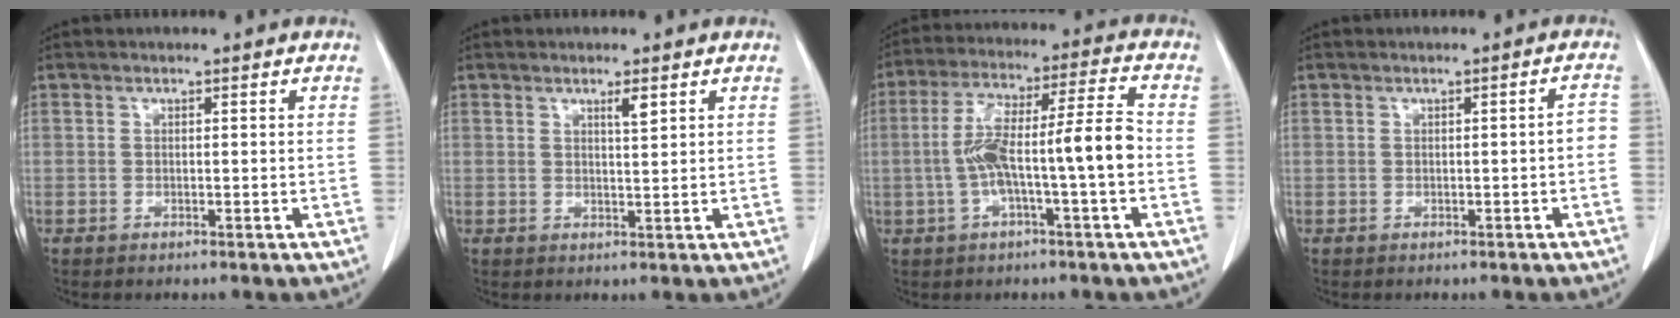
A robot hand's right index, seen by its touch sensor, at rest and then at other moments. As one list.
[{"total": 1.8, "force": [1.1, 0.1, 1.4], "torque": [-0.026, -0.004, 0.018]}, {"total": 11.6, "force": [-2.0, 0.6, 11.4], "torque": [-0.210, 0.031, -0.035]}, {"total": 1.8, "force": [-0.5, 0.4, 1.7], "torque": [-0.014, 0.006, -0.007]}]